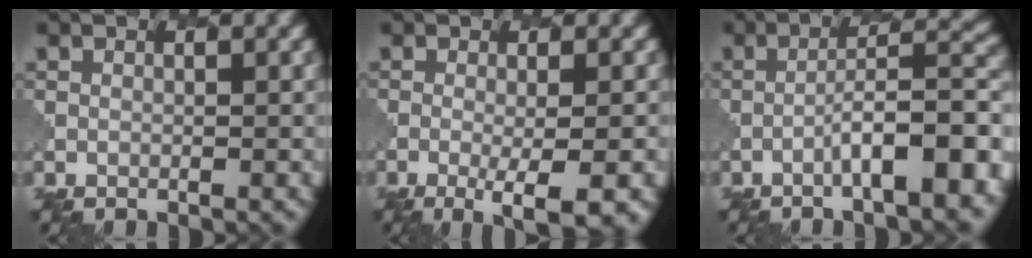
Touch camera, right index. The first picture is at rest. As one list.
[{"total": 4.9, "force": [-1.7, 1.2, 4.5], "torque": [-0.064, -0.003, -0.023]}, {"total": 8.3, "force": [-3.9, 1.7, 7.1], "torque": [-0.096, 0.026, -0.056]}]